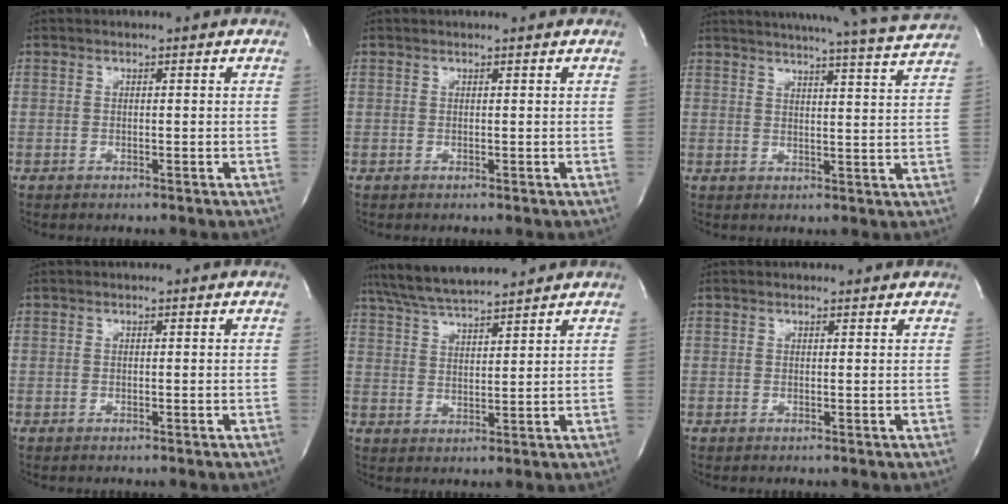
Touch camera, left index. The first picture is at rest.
{"total": 1.0, "force": [1.0, -0.1, 0.2], "torque": [-0.009, 0.001, 0.011]}
{"total": 18.7, "force": [17.5, -1.1, 6.5], "torque": [-0.106, -0.042, 0.216]}
{"total": 0.0}
{"total": 10.5, "force": [9.5, 0.3, 4.4], "torque": [-0.084, 0.022, 0.165]}
{"total": 2.3, "force": [2.2, 0.6, 0.3], "torque": [-0.011, 0.009, 0.020]}